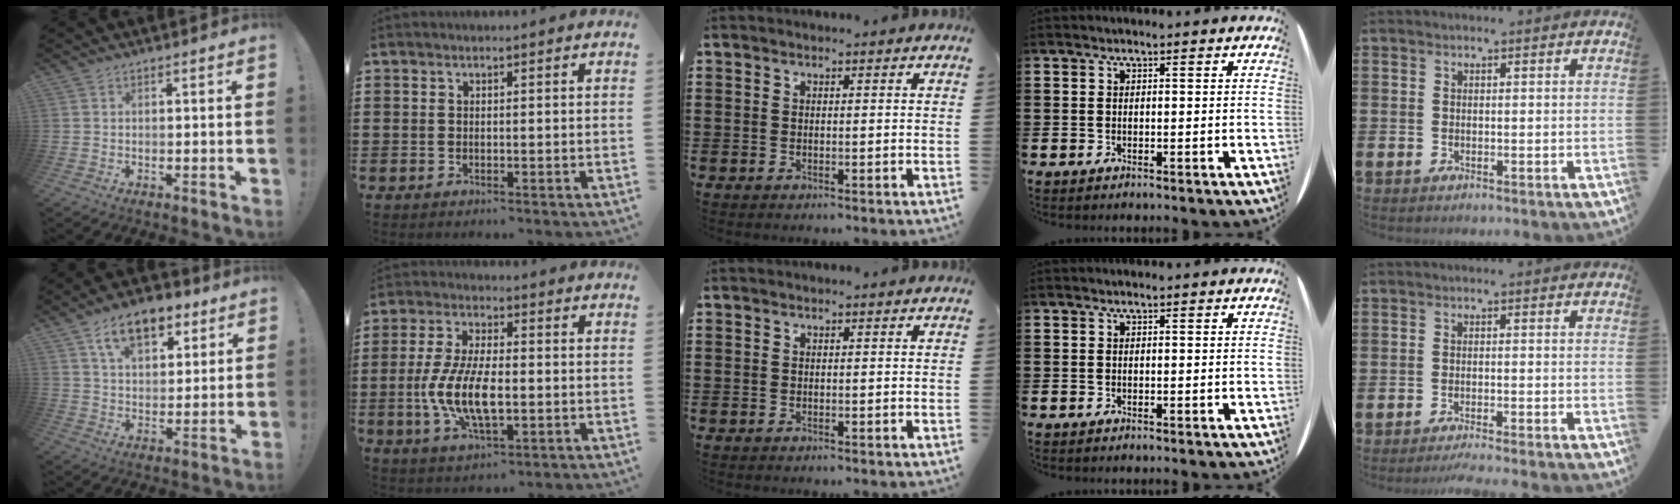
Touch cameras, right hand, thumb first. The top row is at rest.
{"thumb": {"total": 13.8, "force": [7.8, 7.9, 8.2], "torque": [-0.126, -0.025, 0.141]}, "index": {"total": 10.4, "force": [-1.9, 4.3, 9.3], "torque": [-0.204, -0.011, -0.038]}, "little": {"total": 1.7, "force": [-1.5, -0.3, 0.5], "torque": [-0.006, 0.001, -0.030]}}